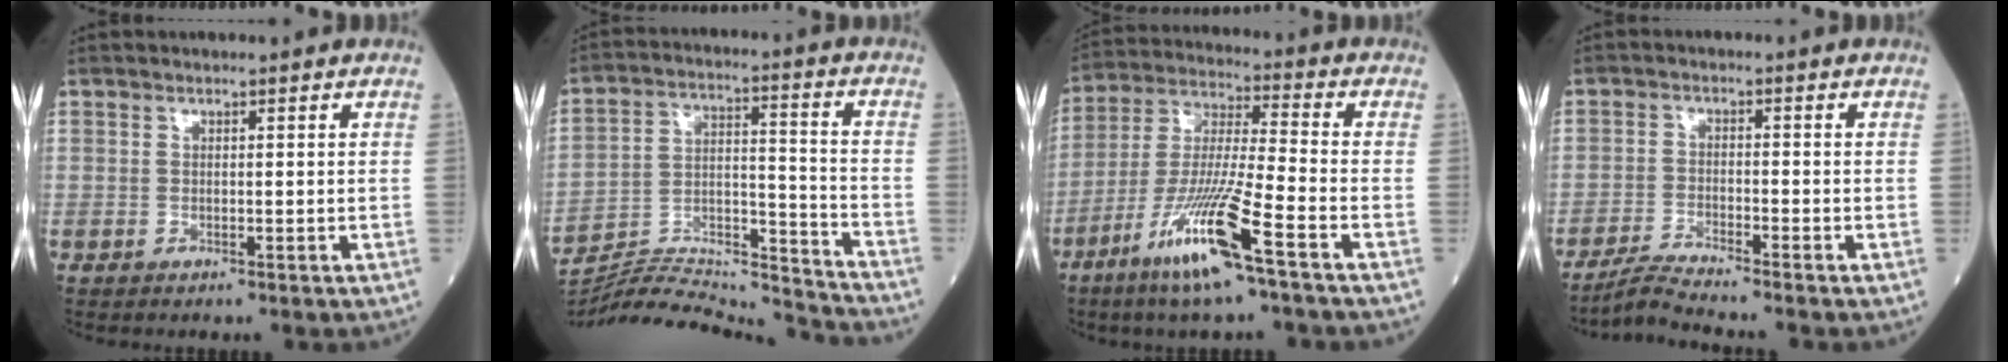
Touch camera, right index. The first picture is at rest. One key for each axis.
{"total": 20.3, "fx": -20.0, "fy": -0.6, "fz": 3.7, "tx": -0.076, "ty": 0.016, "tz": -0.315}
{"total": 14.0, "fx": -7.7, "fy": -0.4, "fz": 11.7, "tx": -0.243, "ty": -0.028, "tz": -0.147}
{"total": 4.6, "fx": -4.2, "fy": -1.6, "fz": 0.9, "tx": -0.028, "ty": -0.023, "tz": -0.085}